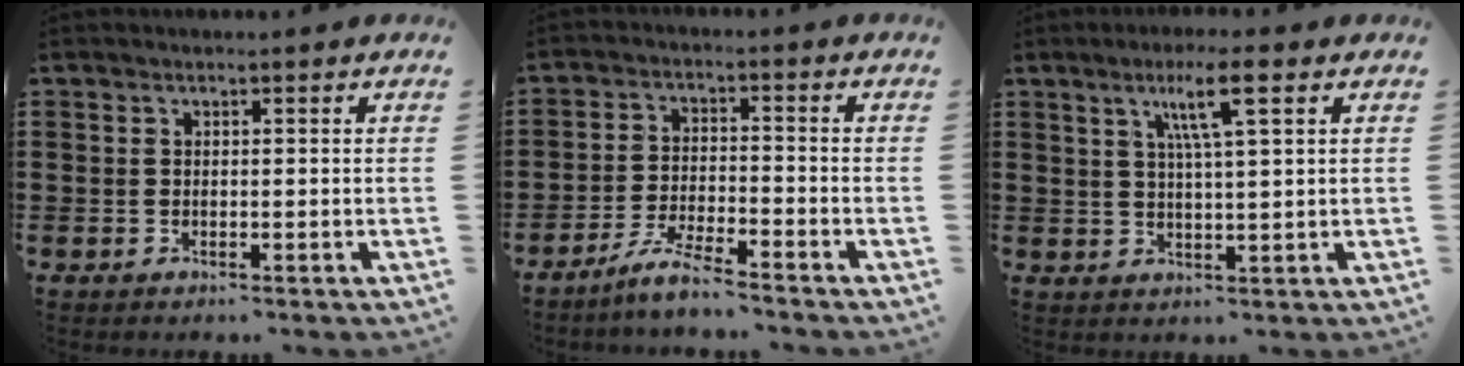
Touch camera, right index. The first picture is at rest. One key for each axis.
{"total": 5.0, "fx": -4.5, "fy": -0.1, "fz": 2.1, "tx": -0.050, "ty": -0.008, "tz": -0.089}
{"total": 6.2, "fx": 2.7, "fy": -0.3, "fz": 5.5, "tx": -0.116, "ty": -0.001, "tz": 0.042}